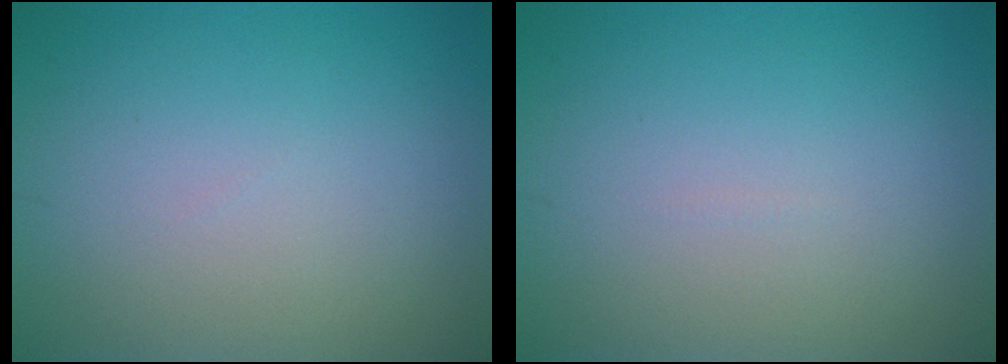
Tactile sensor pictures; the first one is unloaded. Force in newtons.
{"total": 0.0}